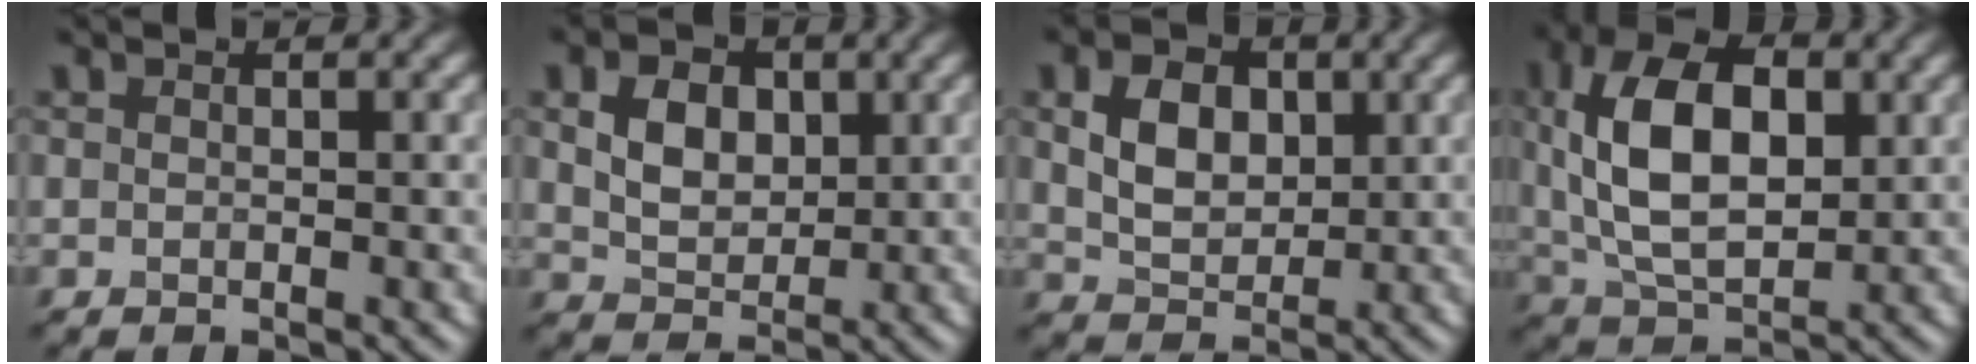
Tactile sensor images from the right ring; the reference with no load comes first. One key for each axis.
{"total": 4.4, "fx": 1.3, "fy": 3.1, "fz": 2.8, "tx": -0.057, "ty": 0.001, "tz": 0.023}
{"total": 4.9, "fx": 1.3, "fy": 3.4, "fz": 3.3, "tx": -0.067, "ty": 0.001, "tz": 0.023}
{"total": 10.3, "fx": 2.0, "fy": 5.9, "fz": 8.2, "tx": -0.164, "ty": 0.008, "tz": 0.034}